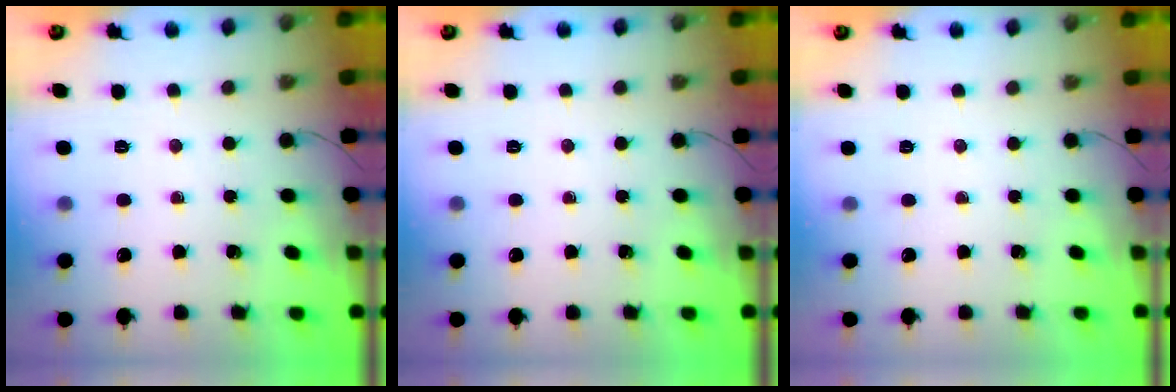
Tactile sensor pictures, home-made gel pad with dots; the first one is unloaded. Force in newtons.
{"total": 0.0}
{"total": 2.5, "press": 2.4, "slide": 0.5}